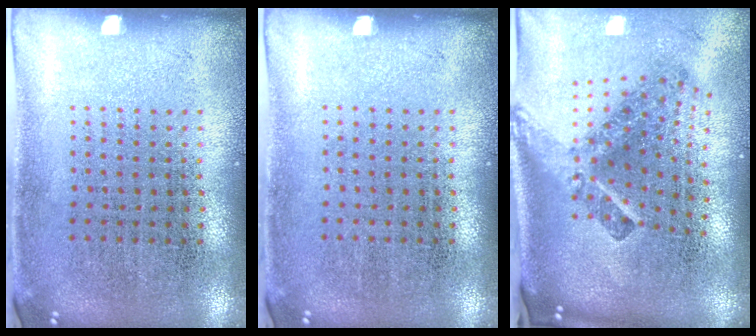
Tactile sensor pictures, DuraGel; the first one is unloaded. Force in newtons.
{"total": 0.0}
{"total": 2.9, "press": 1.7, "slide": 2.3}